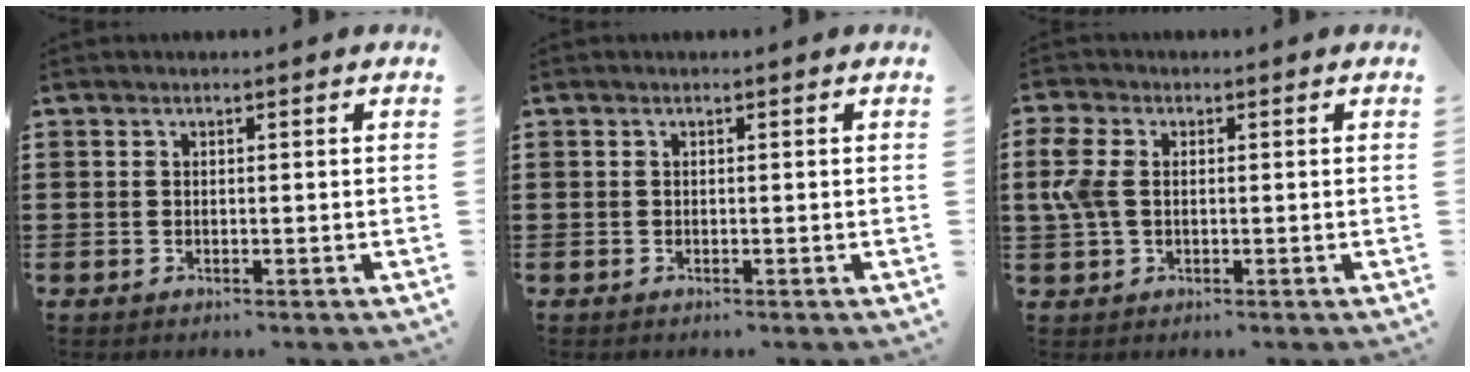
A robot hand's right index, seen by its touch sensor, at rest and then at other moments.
{"total": 0.0}
{"total": 5.2, "force": [0.4, 3.3, 3.9], "torque": [-0.118, -0.002, -0.003]}